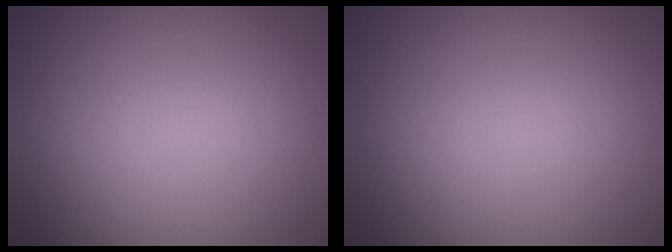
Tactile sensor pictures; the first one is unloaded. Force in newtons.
{"total": 0.0}